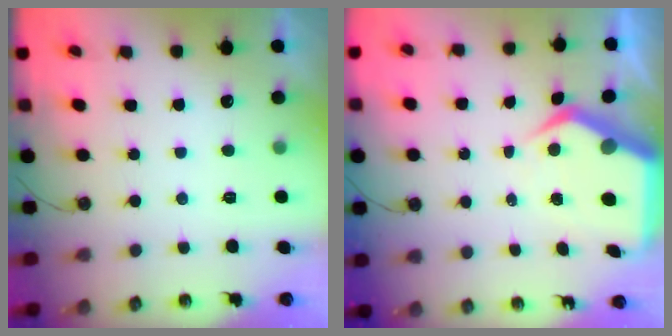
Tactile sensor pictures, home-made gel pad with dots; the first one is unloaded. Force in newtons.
{"total": 8.4, "press": 8.3, "slide": 1.1}